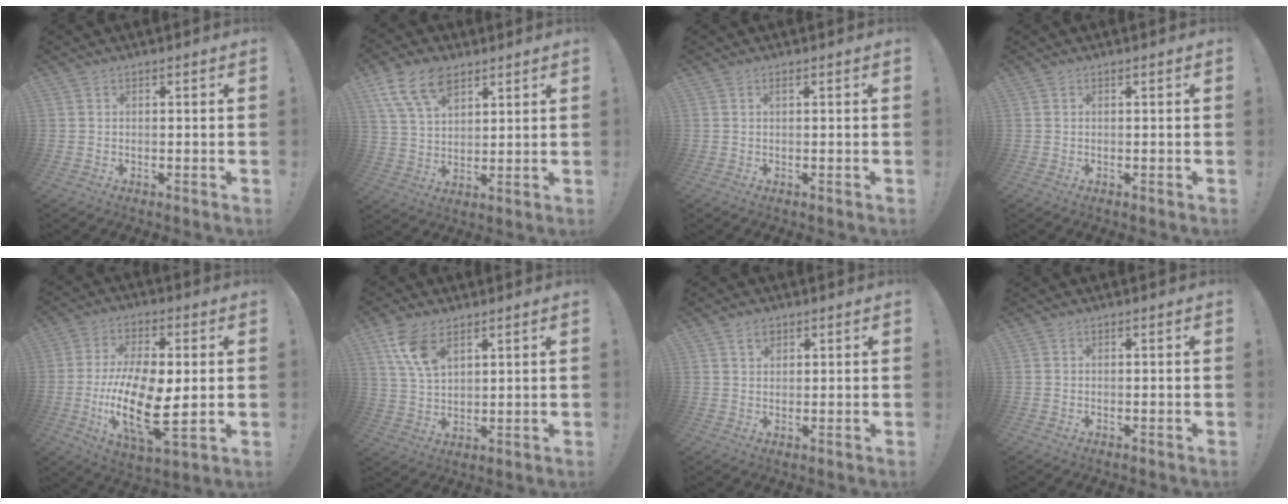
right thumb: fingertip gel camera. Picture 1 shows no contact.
{"total": 12.7, "force": [7.7, 7.2, 7.1], "torque": [-0.133, -0.026, 0.147]}
{"total": 0.5, "force": [0.2, 0.0, 0.5], "torque": [-0.005, 0.000, 0.002]}
{"total": 0.0}
{"total": 21.5, "force": [-2.5, 9.4, 19.2], "torque": [-0.370, -0.007, -0.037]}
{"total": 9.6, "force": [5.7, 4.8, 6.0], "torque": [-0.108, -0.023, 0.108]}
{"total": 3.0, "force": [1.8, 2.0, 1.3], "torque": [-0.009, -0.006, 0.029]}
{"total": 0.0}